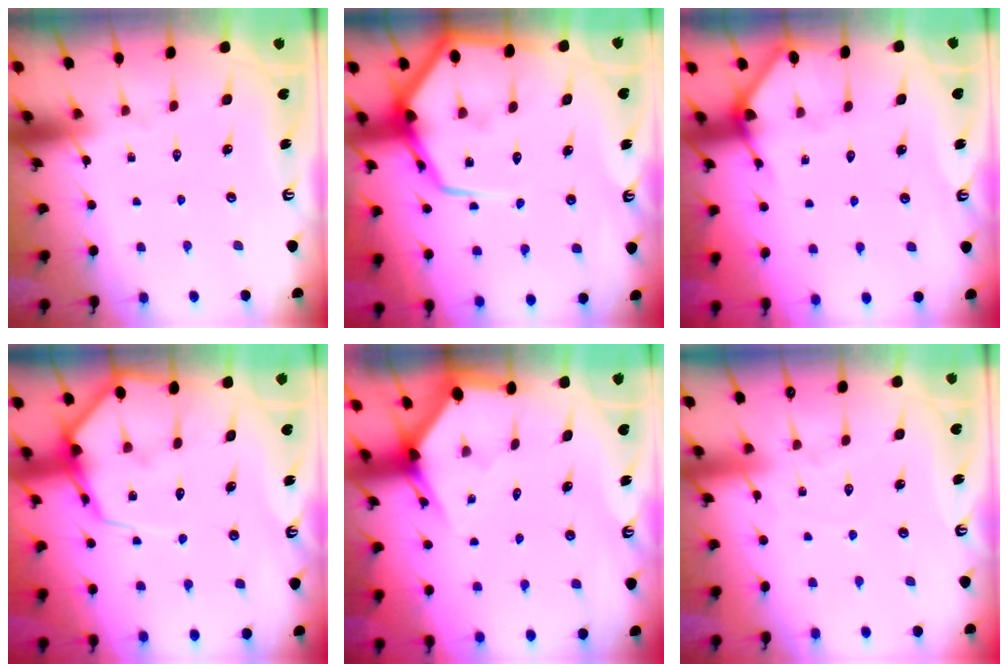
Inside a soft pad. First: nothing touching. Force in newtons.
{"total": 15.5, "press": 15.5, "slide": 1.3}
{"total": 3.4, "press": 3.4, "slide": 0.3}
{"total": 10.0, "press": 10.0, "slide": 1.1}
{"total": 2.9, "press": 2.9, "slide": 0.1}
{"total": 4.2, "press": 4.2, "slide": 0.3}